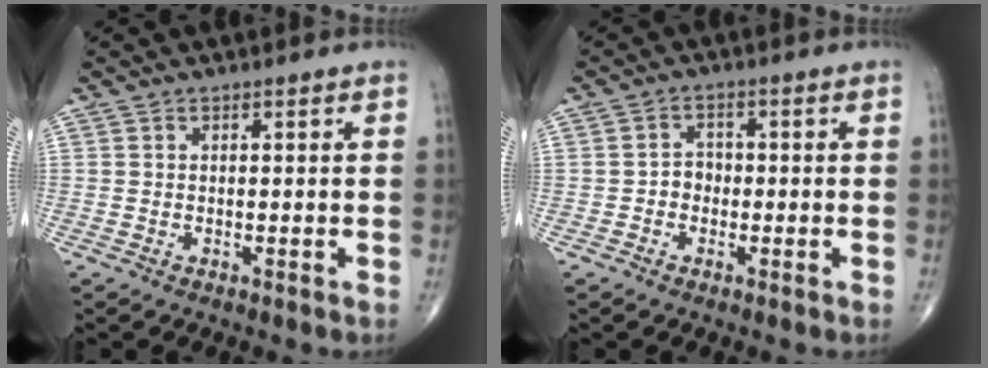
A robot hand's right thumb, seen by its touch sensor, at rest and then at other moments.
{"total": 2.6, "force": [-0.8, 2.2, 1.1], "torque": [0.002, 0.010, -0.020]}